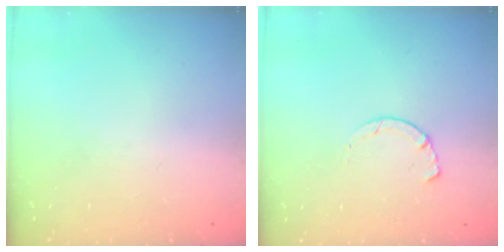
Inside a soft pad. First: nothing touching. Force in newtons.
{"total": 1.8, "press": 1.7, "slide": 0.3}